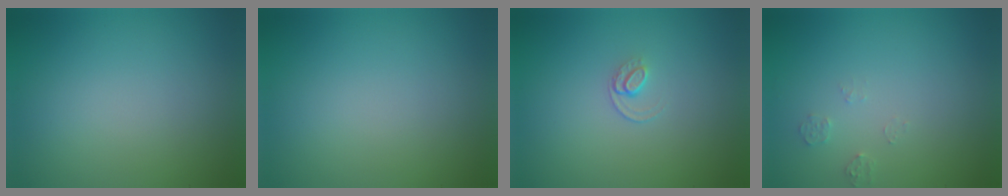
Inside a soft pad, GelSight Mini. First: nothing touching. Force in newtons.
{"total": 0.0}
{"total": 1.0, "press": 0.6, "slide": 0.8}
{"total": 1.1, "press": 1.1, "slide": 0.1}